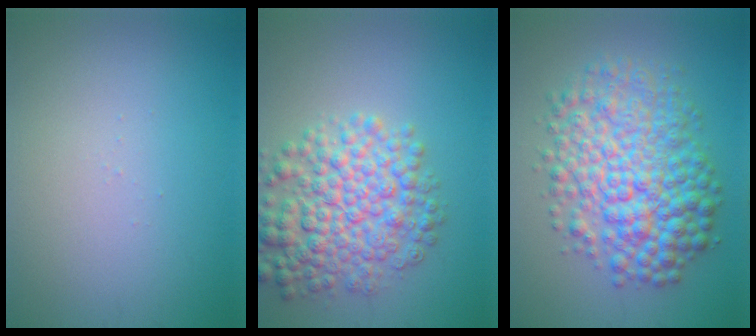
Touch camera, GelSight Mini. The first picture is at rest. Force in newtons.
{"total": 7.3, "press": 7.3, "slide": 0.1}
{"total": 9.0, "press": 9.0, "slide": 0.1}